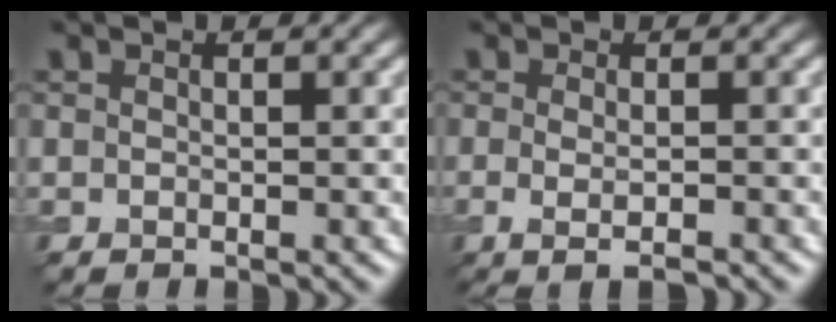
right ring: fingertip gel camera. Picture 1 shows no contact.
{"total": 2.4, "force": [-0.8, 0.7, 2.2], "torque": [-0.037, -0.009, -0.012]}